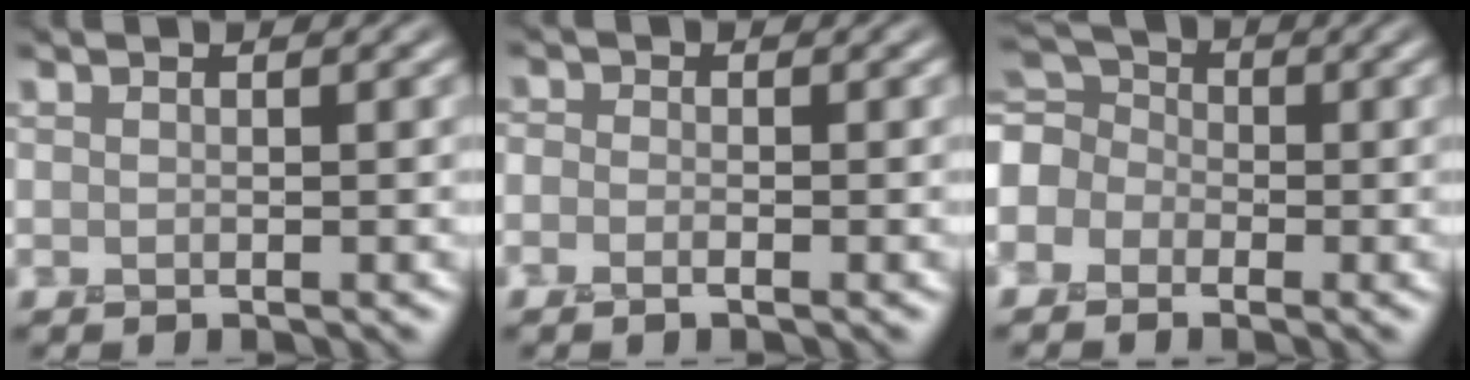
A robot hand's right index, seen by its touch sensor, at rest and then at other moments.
{"total": 0.7, "force": [-0.6, 0.3, 0.2], "torque": [-0.011, 0.002, -0.016]}
{"total": 4.2, "force": [-1.3, 3.6, 1.8], "torque": [-0.065, 0.011, -0.033]}